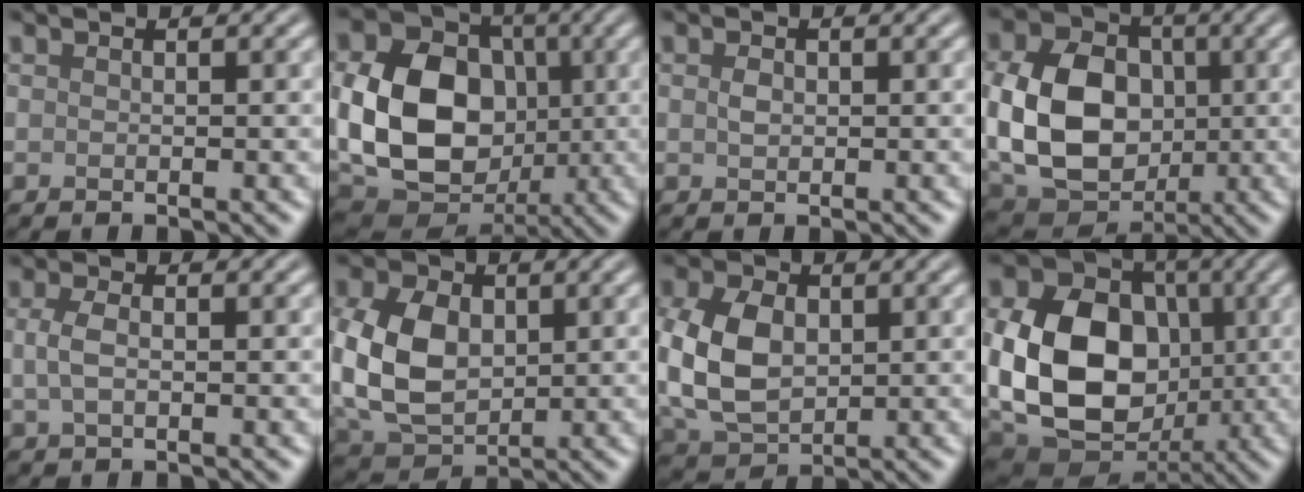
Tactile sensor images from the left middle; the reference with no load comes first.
{"total": 11.9, "force": [-0.5, 9.2, 7.6], "torque": [-0.153, -0.009, -0.010]}
{"total": 1.0, "force": [0.1, 0.7, 0.7], "torque": [-0.017, 0.000, 0.002]}
{"total": 11.1, "force": [0.0, 8.4, 7.3], "torque": [-0.158, -0.004, 0.000]}
{"total": 2.1, "force": [0.1, 1.1, 1.8], "torque": [-0.046, 0.000, -0.001]}
{"total": 9.3, "force": [0.4, 6.6, 6.5], "torque": [-0.163, 0.002, 0.006]}
{"total": 8.3, "force": [0.3, 5.8, 5.9], "torque": [-0.153, 0.001, 0.007]}
{"total": 13.6, "force": [-0.6, 10.3, 8.8], "torque": [-0.185, -0.018, -0.012]}